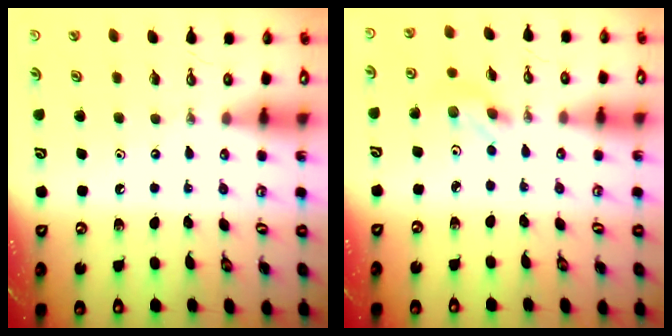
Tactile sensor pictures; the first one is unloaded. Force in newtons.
{"total": 2.0, "press": 1.9, "slide": 0.4}